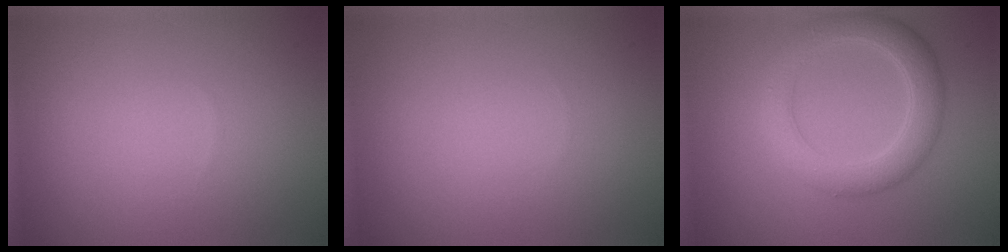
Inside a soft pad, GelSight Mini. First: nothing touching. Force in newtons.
{"total": 0.0}
{"total": 4.6, "press": 4.6, "slide": 0.2}